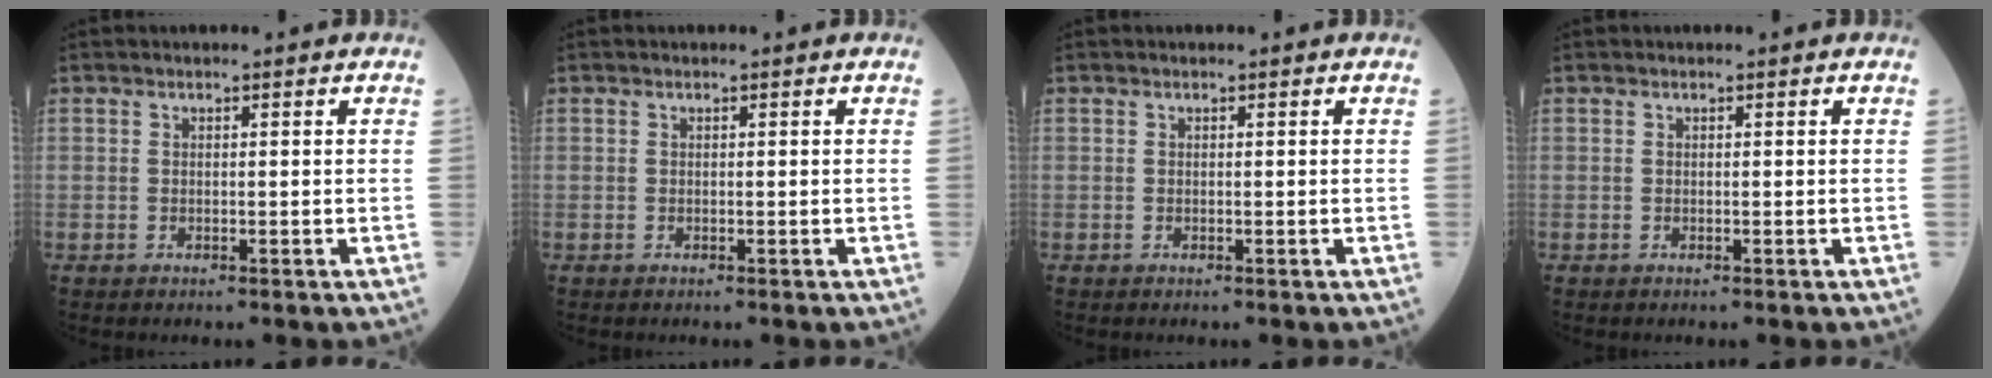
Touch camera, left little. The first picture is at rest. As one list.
[{"total": 0.0}, {"total": 0.0}, {"total": 0.0}]